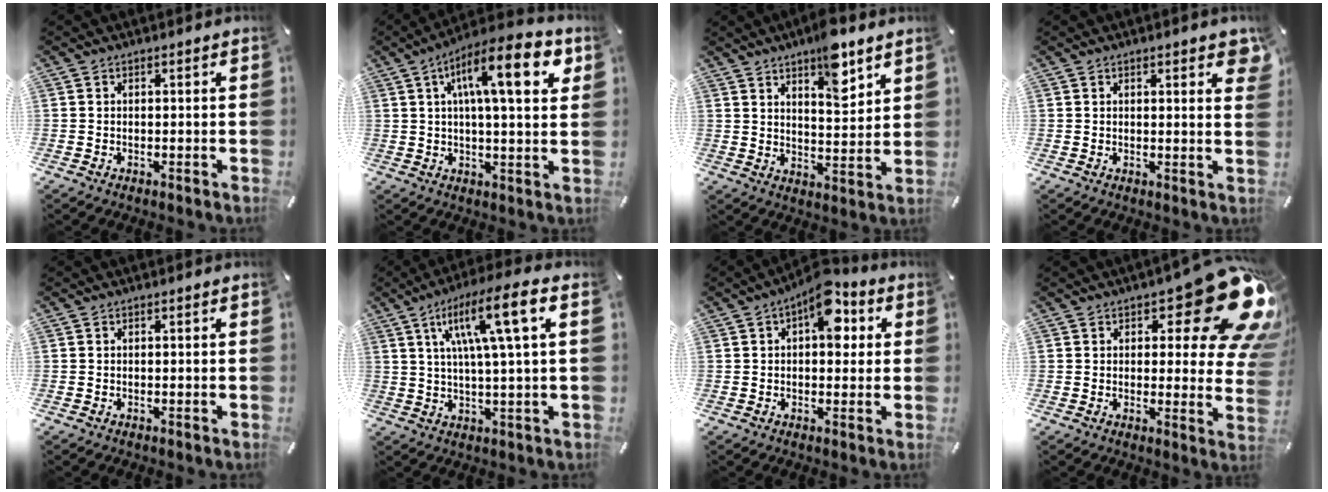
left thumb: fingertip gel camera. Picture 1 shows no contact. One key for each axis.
{"total": 16.2, "fx": 6.1, "fy": 4.4, "fz": 14.4, "tx": -0.233, "ty": -0.007, "tz": 0.091}
{"total": 9.9, "fx": 7.4, "fy": 3.4, "fz": 5.7, "tx": -0.068, "ty": -0.050, "tz": 0.123}
{"total": 3.0, "fx": 2.0, "fy": 0.8, "fz": 2.1, "tx": -0.023, "ty": -0.007, "tz": 0.030}
{"total": 0.0}
{"total": 13.8, "fx": 4.9, "fy": 1.9, "fz": 12.7, "tx": -0.228, "ty": -0.003, "tz": 0.075}
{"total": 9.8, "fx": 3.5, "fy": 5.3, "fz": 7.5, "tx": -0.090, "ty": -0.013, "tz": 0.055}
{"total": 19.2, "fx": 10.5, "fy": 7.1, "fz": 14.4, "tx": -0.170, "ty": -0.081, "tz": 0.173}